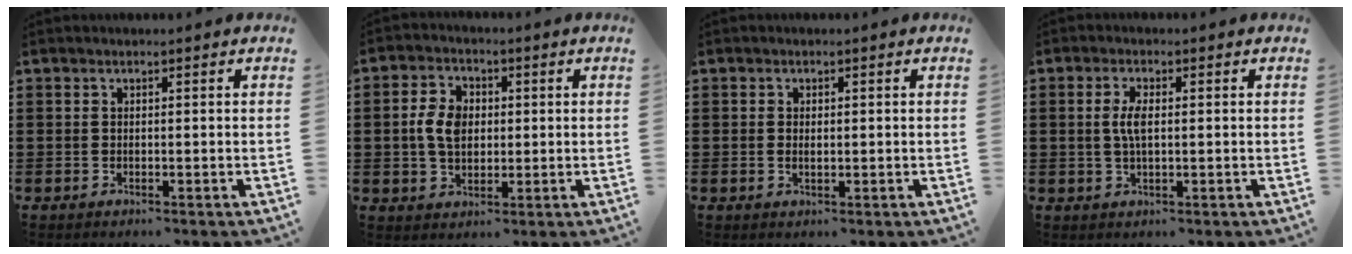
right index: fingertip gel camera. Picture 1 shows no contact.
{"total": 5.9, "force": [0.2, 4.1, 4.1], "torque": [-0.102, 0.010, -0.002]}
{"total": 1.2, "force": [0.0, 0.5, 1.1], "torque": [-0.022, 0.004, -0.001]}
{"total": 3.6, "force": [0.3, 1.2, 3.4], "torque": [-0.075, 0.001, 0.001]}